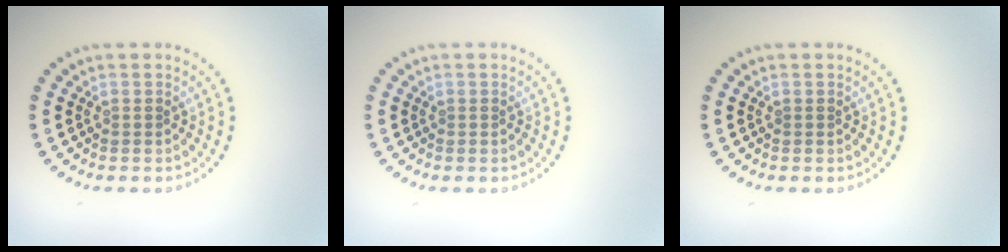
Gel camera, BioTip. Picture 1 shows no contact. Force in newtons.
{"total": 0.0}
{"total": 0.0}